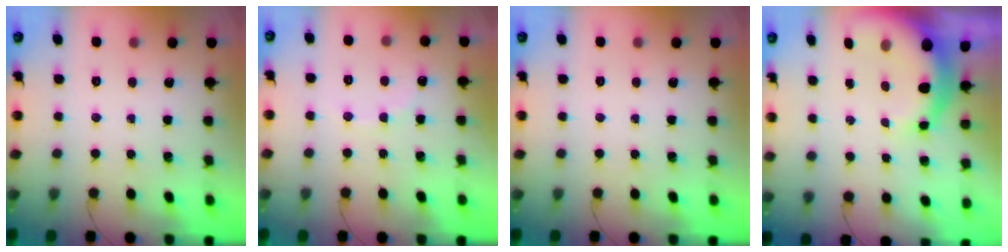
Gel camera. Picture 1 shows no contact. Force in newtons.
{"total": 5.6, "press": 5.4, "slide": 1.4}
{"total": 0.0}
{"total": 8.4, "press": 8.2, "slide": 1.6}